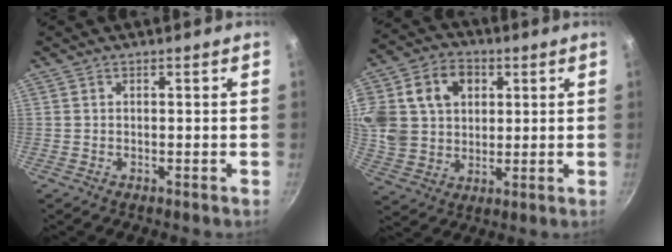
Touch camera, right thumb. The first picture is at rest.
{"total": 21.6, "force": [6.0, 16.8, 12.1], "torque": [-0.261, 0.025, 0.109]}